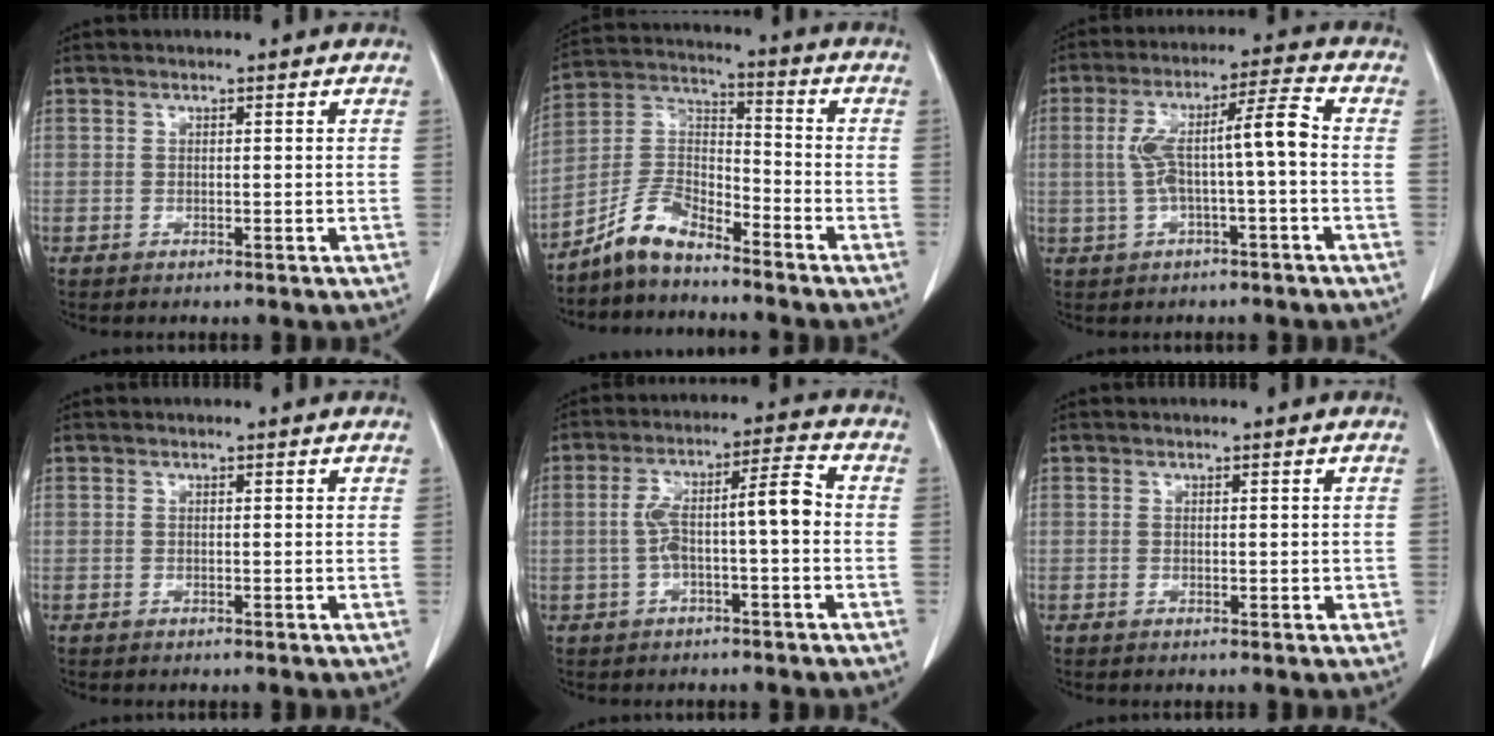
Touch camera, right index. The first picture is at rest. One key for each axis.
{"total": 8.3, "fx": -7.0, "fy": 2.6, "fz": 3.6, "tx": -0.082, "ty": 0.018, "tz": -0.140}
{"total": 8.8, "fx": -0.4, "fy": 1.0, "fz": 8.7, "tx": -0.164, "ty": 0.034, "tz": -0.008}
{"total": 0.0}
{"total": 8.1, "fx": -0.8, "fy": 1.4, "fz": 7.9, "tx": -0.147, "ty": 0.034, "tz": -0.013}
{"total": 0.9, "fx": 0.1, "fy": 0.6, "fz": 0.6, "tx": -0.006, "ty": -0.001, "tz": 0.004}